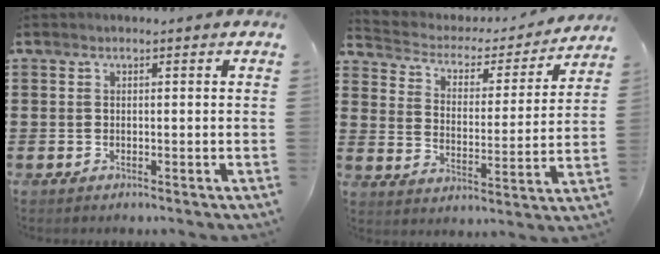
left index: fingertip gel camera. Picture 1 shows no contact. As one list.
[{"total": 2.9, "force": [2.4, 1.5, 0.8], "torque": [-0.035, -0.017, 0.031]}]